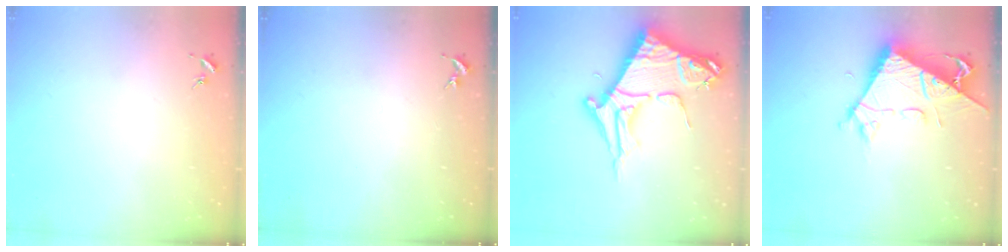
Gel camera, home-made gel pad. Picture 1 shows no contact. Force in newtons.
{"total": 0.0}
{"total": 10.4, "press": 10.4, "slide": 1.1}
{"total": 8.4, "press": 8.3, "slide": 0.8}